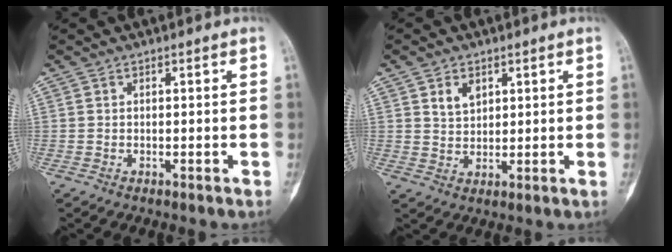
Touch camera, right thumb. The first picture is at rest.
{"total": 4.0, "force": [2.0, 2.7, 2.2], "torque": [-0.025, -0.015, 0.038]}